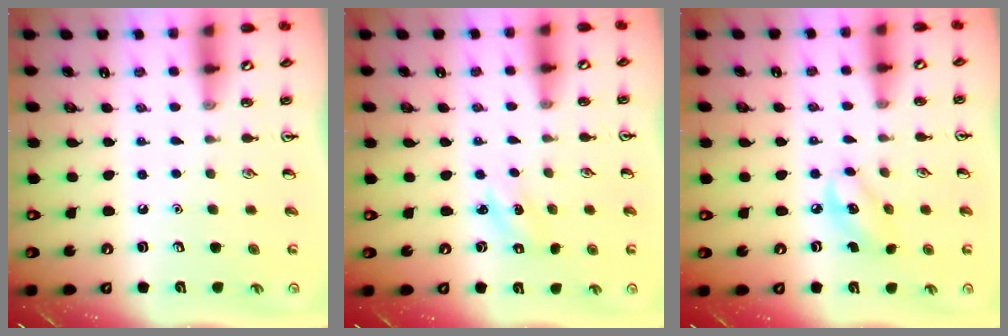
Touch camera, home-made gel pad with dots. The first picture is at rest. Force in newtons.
{"total": 1.4, "press": 1.3, "slide": 0.5}
{"total": 5.4, "press": 5.3, "slide": 0.8}